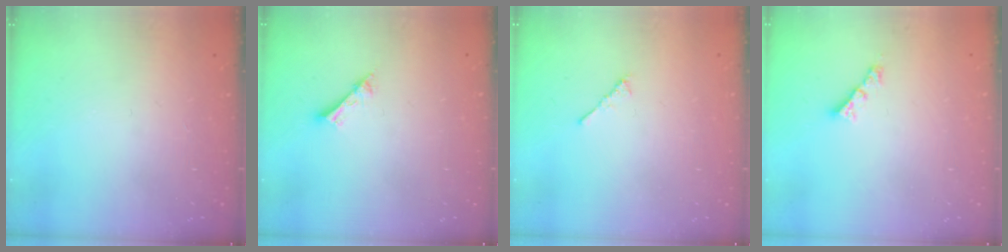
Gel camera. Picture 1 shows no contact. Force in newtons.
{"total": 2.6, "press": 2.6, "slide": 0.1}
{"total": 2.3, "press": 2.2, "slide": 0.6}
{"total": 2.4, "press": 2.4, "slide": 0.3}